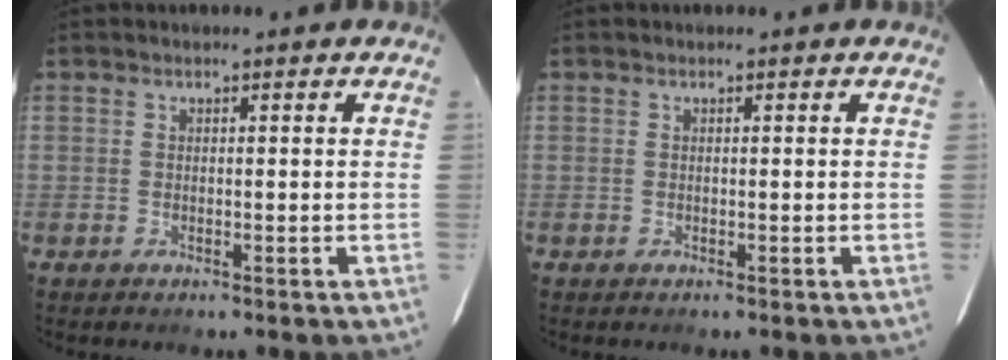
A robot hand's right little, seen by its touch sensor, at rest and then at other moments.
{"total": 0.0}